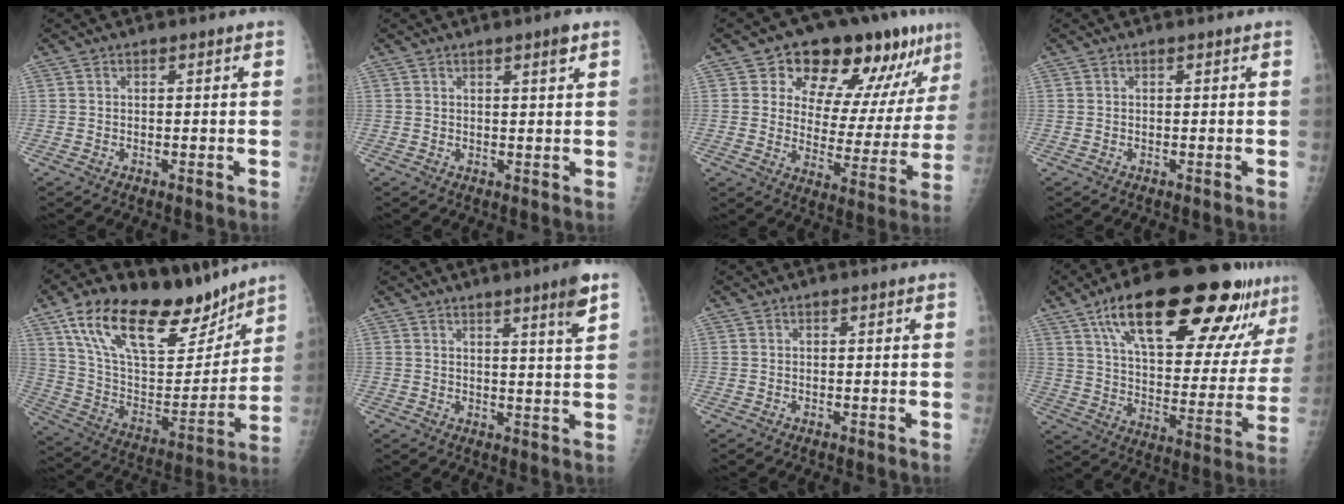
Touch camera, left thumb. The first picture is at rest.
{"total": 2.4, "force": [1.4, 0.3, 1.9], "torque": [-0.026, -0.009, 0.021]}
{"total": 19.5, "force": [11.7, 9.0, 12.7], "torque": [-0.119, -0.041, 0.172]}
{"total": 0.0}
{"total": 27.0, "force": [17.6, 11.9, 16.7], "torque": [-0.247, -0.040, 0.305]}
{"total": 5.2, "force": [3.2, -0.3, 4.1], "torque": [-0.056, -0.026, 0.047]}
{"total": 0.0}
{"total": 29.9, "force": [18.1, 9.7, 21.8], "torque": [-0.295, -0.031, 0.283]}